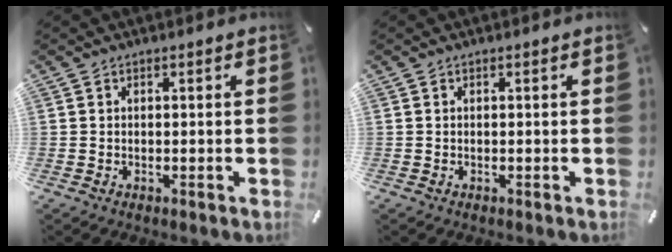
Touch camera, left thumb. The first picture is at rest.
{"total": 0.0}